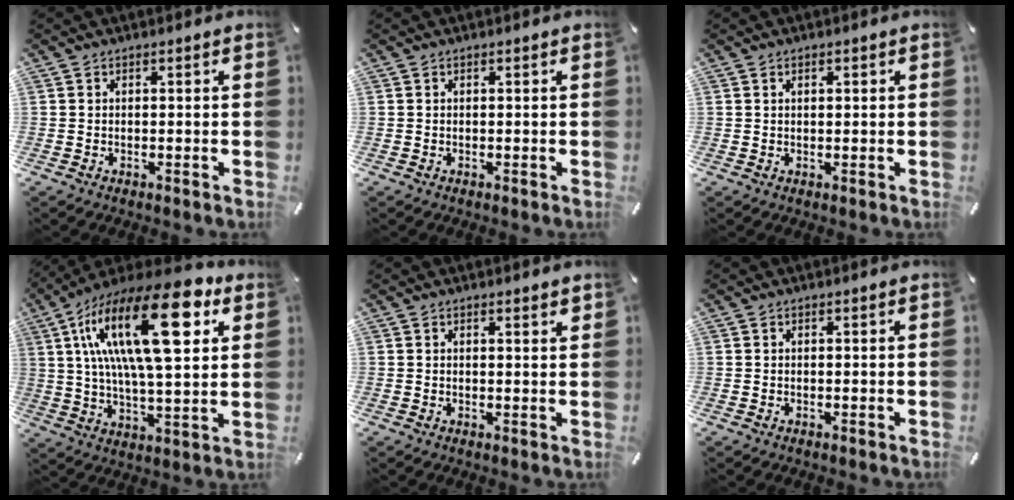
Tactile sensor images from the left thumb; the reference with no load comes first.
{"total": 0.0}
{"total": 0.9, "force": [0.4, 0.4, 0.7], "torque": [-0.014, 0.003, 0.005]}
{"total": 25.7, "force": [10.1, 9.3, 21.7], "torque": [-0.404, -0.039, 0.151]}
{"total": 0.9, "force": [0.8, 0.0, 0.4], "torque": [0.000, -0.006, 0.013]}
{"total": 0.0}